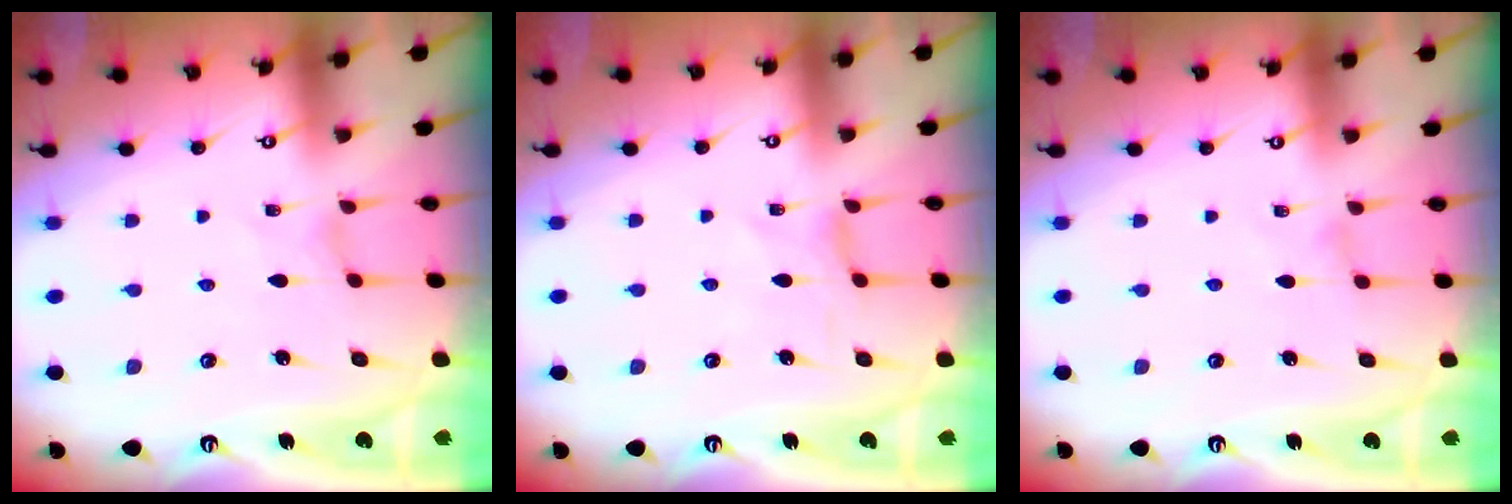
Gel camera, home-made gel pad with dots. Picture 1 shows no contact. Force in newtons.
{"total": 0.0}
{"total": 0.0}